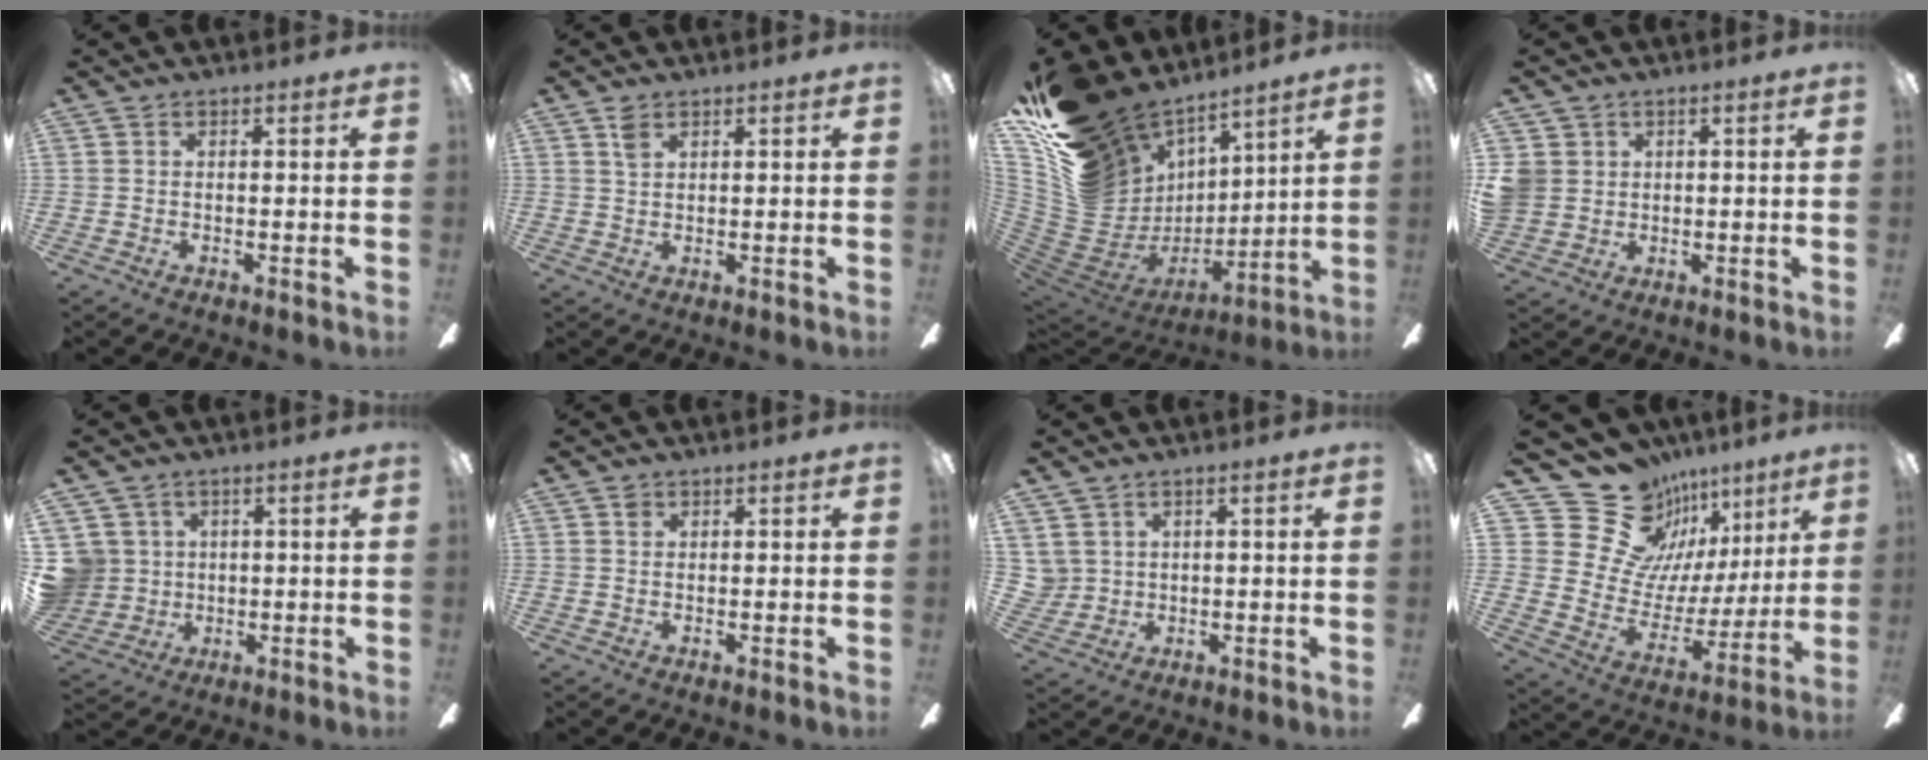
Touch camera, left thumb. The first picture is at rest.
{"total": 2.1, "force": [1.5, 1.0, 1.2], "torque": [-0.028, 0.000, 0.028]}
{"total": 20.2, "force": [14.3, 11.9, 7.8], "torque": [-0.153, -0.116, 0.292]}
{"total": 4.9, "force": [1.3, 4.6, 1.1], "torque": [-0.031, 0.006, 0.025]}
{"total": 7.7, "force": [1.6, 7.4, 0.7], "torque": [-0.048, -0.001, 0.037]}
{"total": 0.9, "force": [0.5, 0.7, 0.3], "torque": [-0.007, 0.003, 0.009]}
{"total": 3.8, "force": [1.8, 3.3, 0.0], "torque": [-0.016, 0.003, 0.037]}
{"total": 20.2, "force": [14.6, 12.6, 6.0], "torque": [-0.105, -0.106, 0.282]}